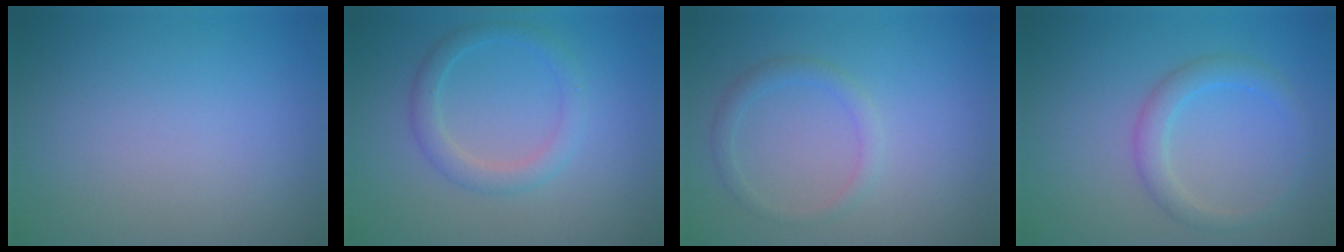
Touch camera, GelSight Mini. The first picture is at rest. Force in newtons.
{"total": 2.4, "press": 2.4, "slide": 0.1}
{"total": 1.5, "press": 1.5, "slide": 0.1}
{"total": 2.4, "press": 2.4, "slide": 0.1}